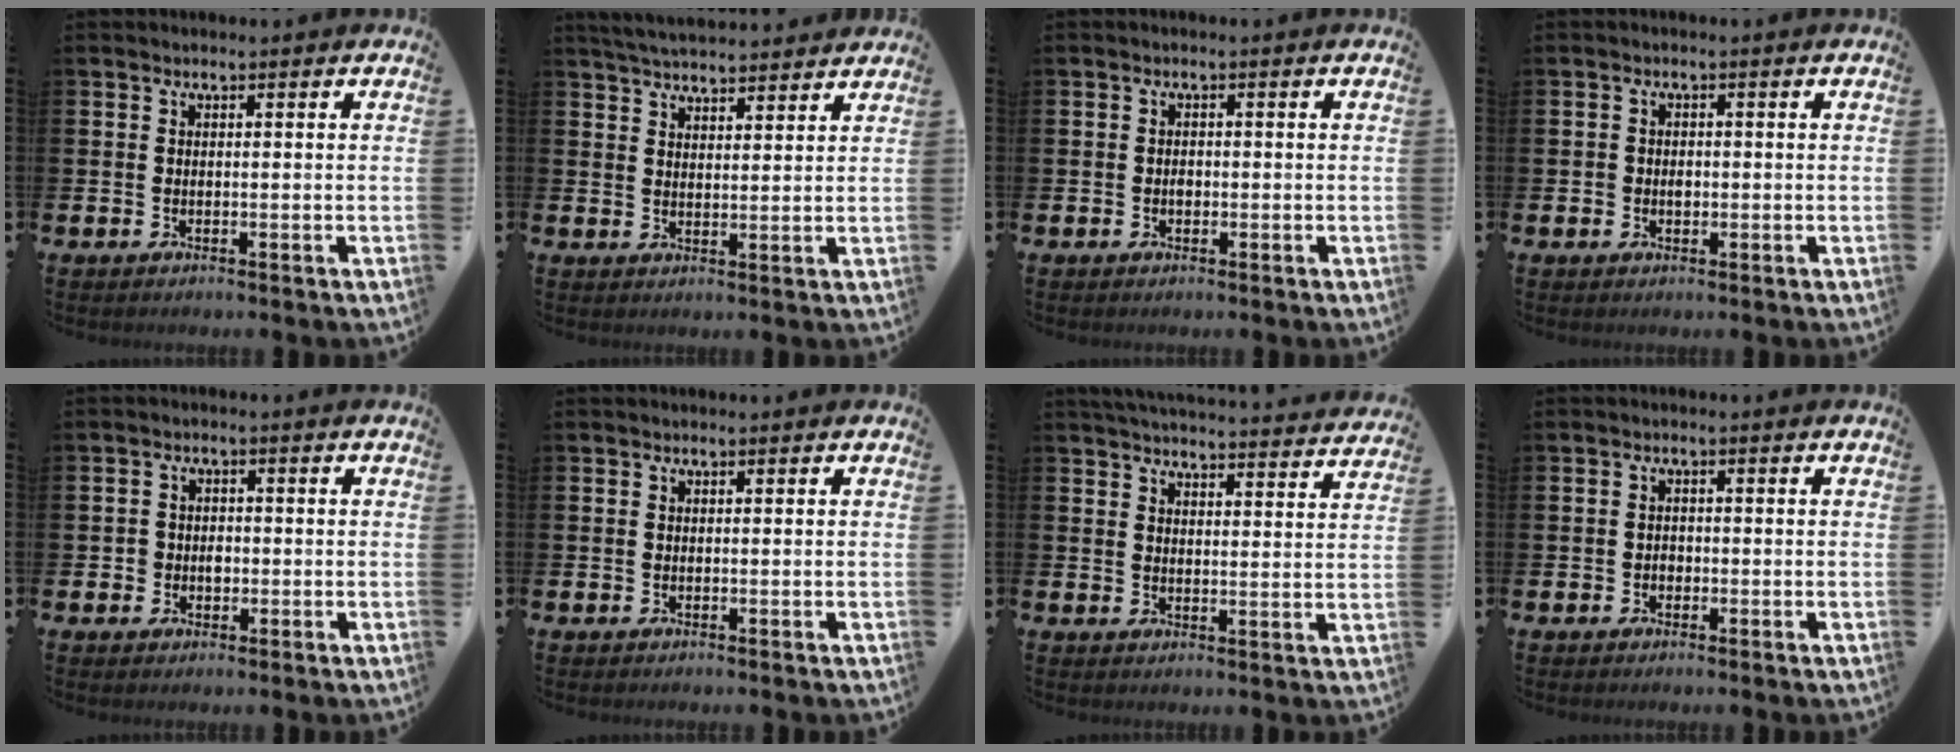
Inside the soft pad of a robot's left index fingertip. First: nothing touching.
{"total": 4.4, "force": [4.4, 0.3, 0.5], "torque": [-0.017, -0.023, 0.080]}
{"total": 0.9, "force": [-0.2, 0.7, 0.6], "torque": [-0.005, 0.000, -0.006]}
{"total": 1.2, "force": [-0.1, 1.1, 0.5], "torque": [0.002, 0.001, -0.006]}
{"total": 2.0, "force": [-0.4, 1.9, 0.6], "torque": [-0.002, 0.001, -0.016]}
{"total": 0.0}
{"total": 4.8, "force": [4.8, 0.0, 0.3], "torque": [-0.012, -0.035, 0.083]}
{"total": 1.0, "force": [-0.4, 0.9, 0.4], "torque": [-0.002, 0.001, -0.010]}